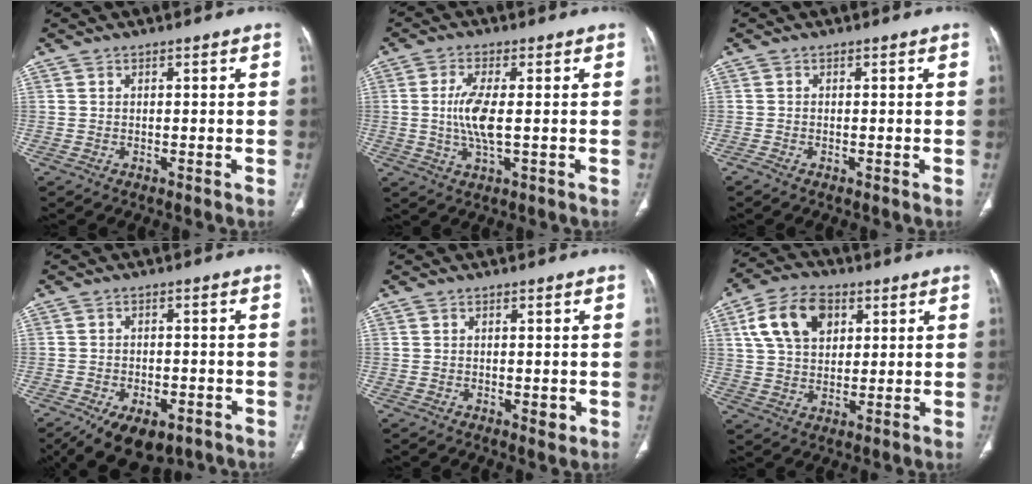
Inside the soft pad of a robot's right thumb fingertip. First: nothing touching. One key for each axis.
{"total": 6.8, "fx": 0.0, "fy": 1.9, "fz": 6.6, "tx": -0.152, "ty": -0.009, "tz": -0.004}
{"total": 0.5, "fx": -0.4, "fy": 0.2, "fz": 0.3, "tx": -0.011, "ty": -0.001, "tz": -0.010}
{"total": 11.8, "fx": -7.1, "fy": 6.4, "fz": 7.0, "tx": -0.104, "ty": 0.016, "tz": -0.100}
{"total": 2.2, "fx": -0.4, "fy": 1.2, "fz": 1.8, "tx": -0.018, "ty": -0.003, "tz": -0.002}
{"total": 12.3, "fx": 4.6, "fy": 8.3, "fz": 7.9, "tx": -0.126, "ty": 0.000, "tz": 0.080}